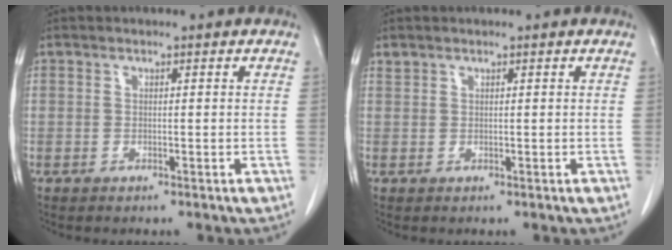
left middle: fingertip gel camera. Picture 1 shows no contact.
{"total": 0.6, "force": [0.6, 0.1, 0.0], "torque": [-0.008, 0.004, 0.016]}